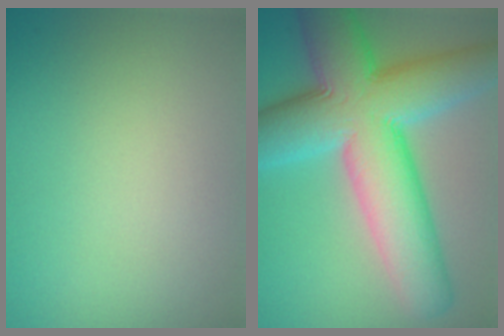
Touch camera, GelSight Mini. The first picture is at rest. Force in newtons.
{"total": 13.8, "press": 13.8, "slide": 0.6}